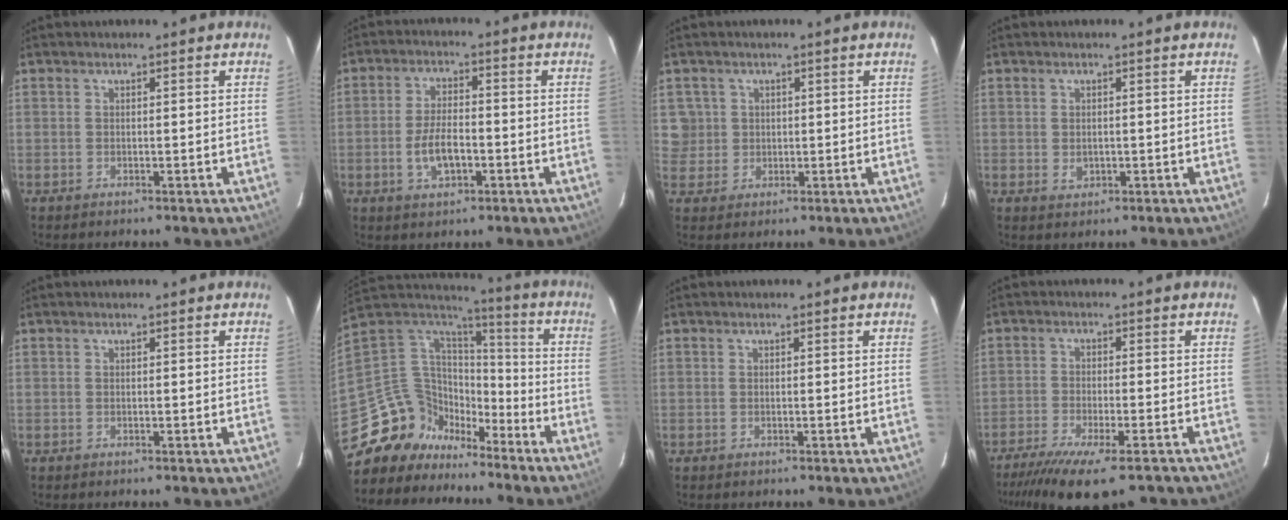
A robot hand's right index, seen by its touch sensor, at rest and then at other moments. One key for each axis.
{"total": 6.2, "fx": -2.1, "fy": 2.9, "fz": 5.1, "tx": -0.106, "ty": 0.002, "tz": -0.035}
{"total": 4.5, "fx": 0.8, "fy": 4.4, "fz": 0.4, "tx": 0.011, "ty": 0.017, "tz": 0.019}
{"total": 1.9, "fx": -0.3, "fy": 1.5, "fz": 1.1, "tx": -0.018, "ty": 0.000, "tz": -0.002}
{"total": 0.0}
{"total": 15.1, "fx": -11.7, "fy": 9.1, "fz": 2.8, "tx": -0.086, "ty": 0.037, "tz": -0.211}
{"total": 0.0}
{"total": 13.9, "fx": -11.3, "fy": 2.5, "fz": 7.6, "tx": -0.160, "ty": -0.042, "tz": -0.180}